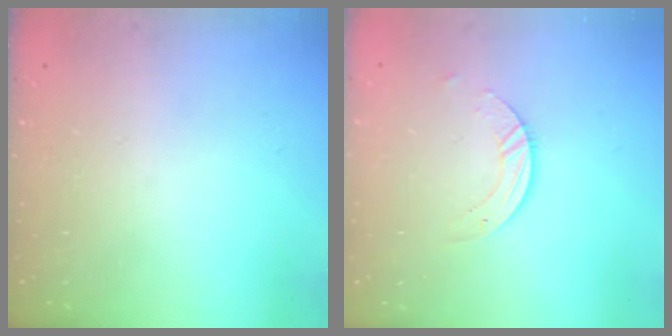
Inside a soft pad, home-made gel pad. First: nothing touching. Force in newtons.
{"total": 3.4, "press": 3.4, "slide": 0.1}